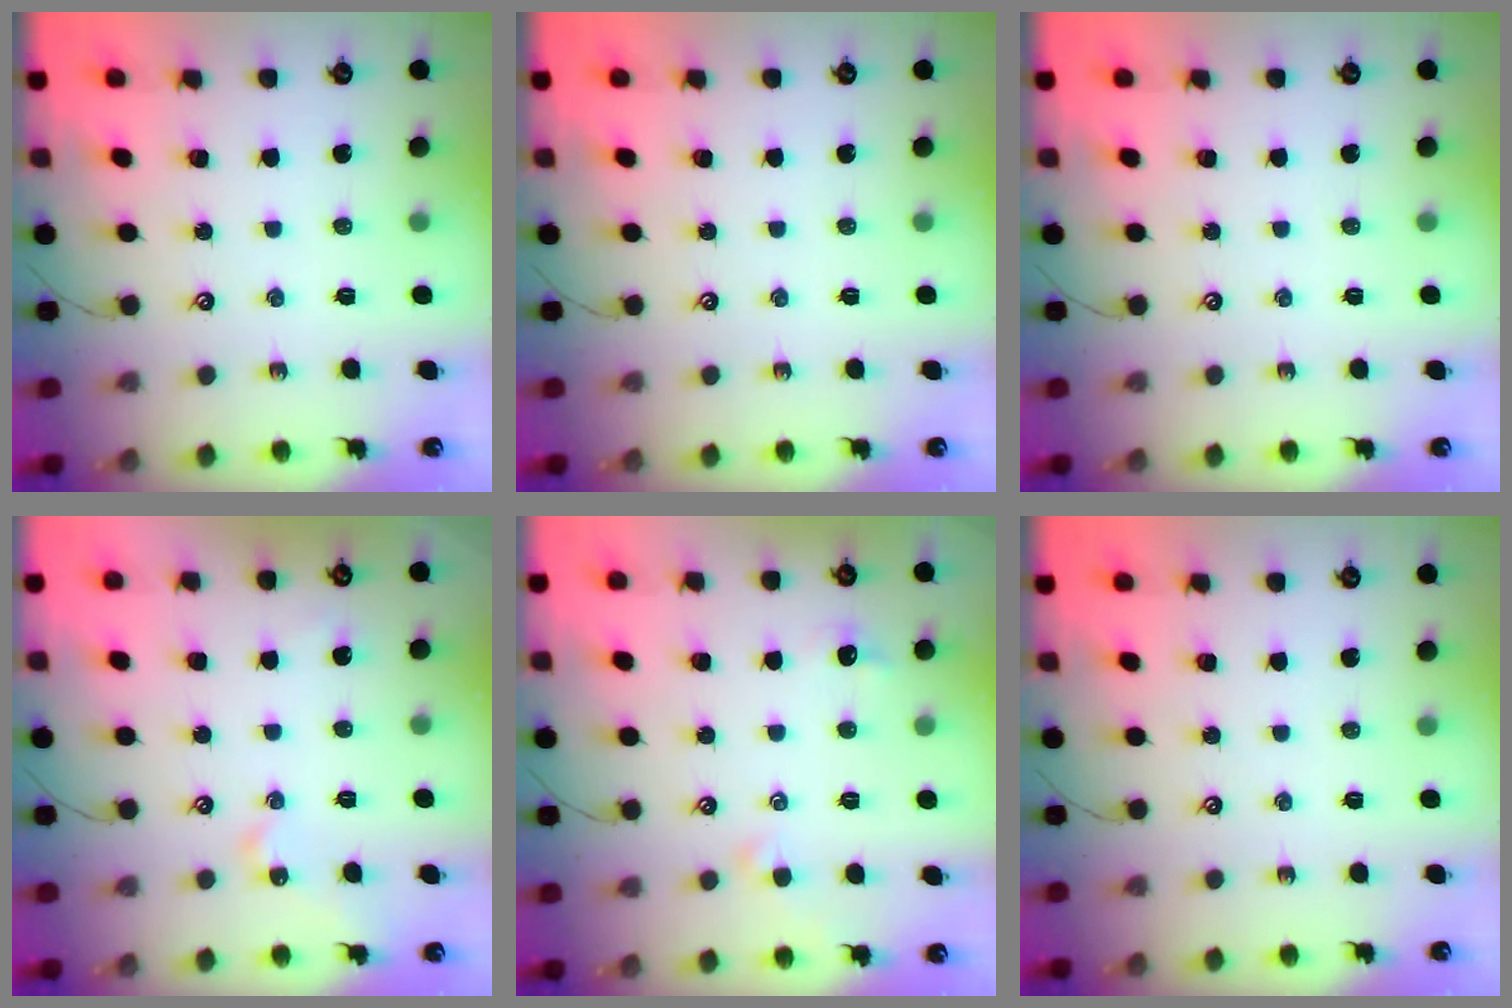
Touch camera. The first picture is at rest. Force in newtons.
{"total": 0.0}
{"total": 0.0}
{"total": 2.3, "press": 2.3, "slide": 0.2}
{"total": 0.7, "press": 0.4, "slide": 0.5}
{"total": 0.0}